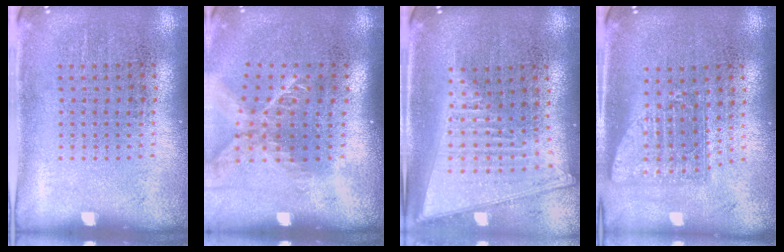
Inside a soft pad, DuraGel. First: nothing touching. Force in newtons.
{"total": 1.7, "press": 1.3, "slide": 1.1}
{"total": 2.1, "press": 1.8, "slide": 1.2}
{"total": 1.6, "press": 1.1, "slide": 1.0}